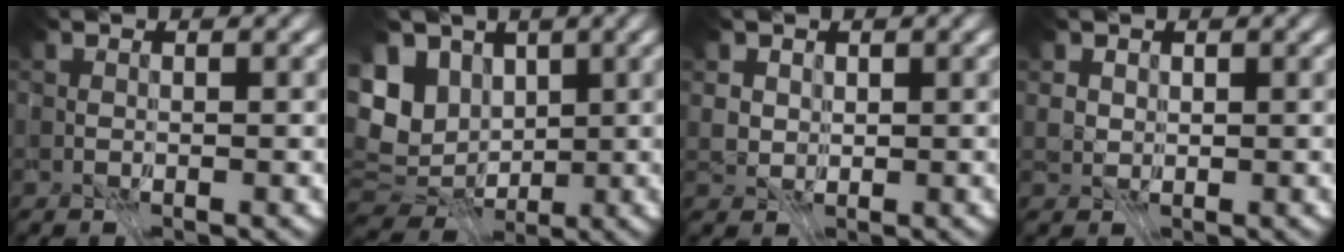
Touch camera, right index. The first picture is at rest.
{"total": 8.9, "force": [0.1, 6.4, 6.1], "torque": [-0.120, -0.003, 0.007]}
{"total": 2.6, "force": [1.8, 1.7, 0.8], "torque": [-0.014, -0.007, 0.028]}
{"total": 2.3, "force": [1.6, 1.5, 0.8], "torque": [-0.012, -0.005, 0.024]}